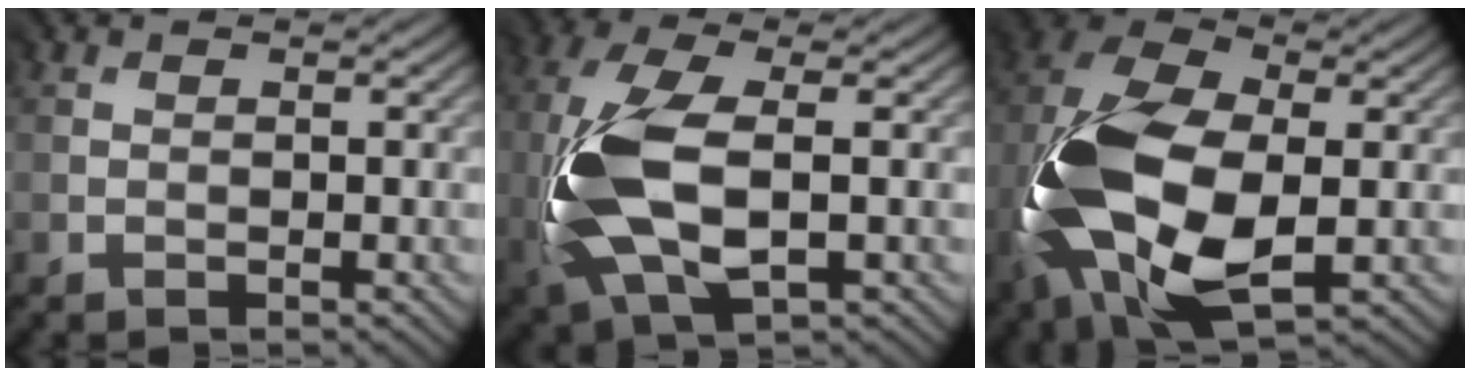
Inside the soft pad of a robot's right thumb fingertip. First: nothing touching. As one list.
[{"total": 11.1, "force": [-1.4, 5.4, 9.6], "torque": [-0.246, 0.009, -0.028]}, {"total": 15.8, "force": [-2.6, 9.7, 12.1], "torque": [-0.295, -0.012, -0.047]}]